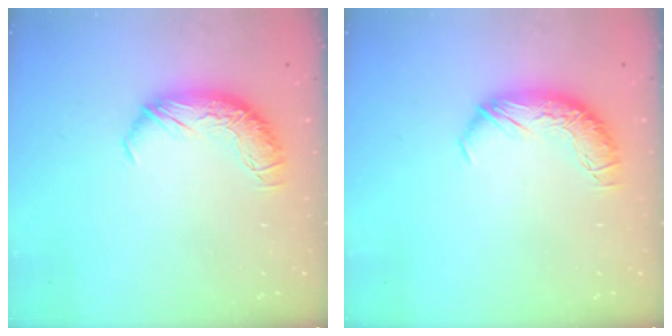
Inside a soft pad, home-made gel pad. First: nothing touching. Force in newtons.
{"total": 0.0}